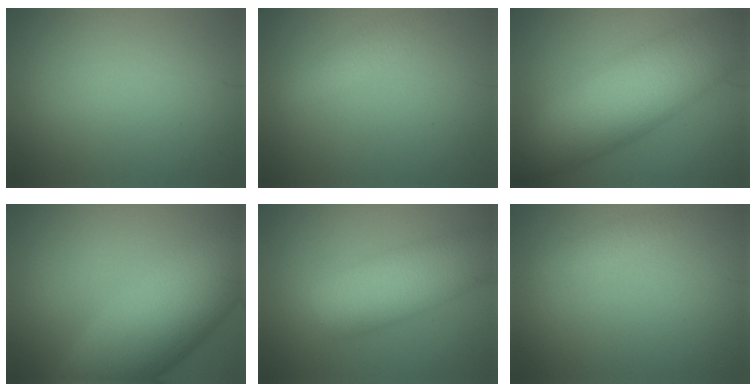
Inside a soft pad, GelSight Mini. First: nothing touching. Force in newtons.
{"total": 2.6, "press": 2.6, "slide": 0.1}
{"total": 12.4, "press": 12.4, "slide": 0.4}
{"total": 13.7, "press": 13.7, "slide": 0.3}
{"total": 7.5, "press": 7.5, "slide": 0.2}
{"total": 1.7, "press": 1.7, "slide": 0.1}